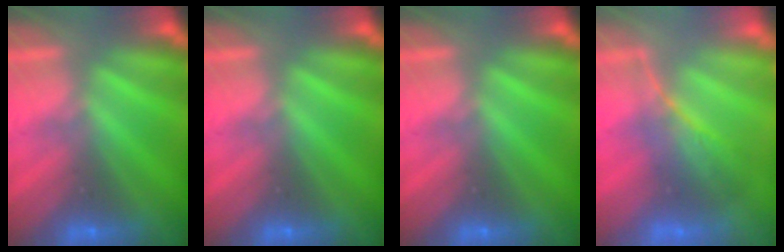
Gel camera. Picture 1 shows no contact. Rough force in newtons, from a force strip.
{"total": 0.0}
{"total": 0.0}
{"total": 2.3}